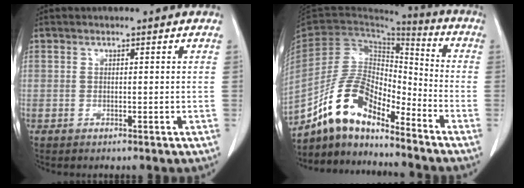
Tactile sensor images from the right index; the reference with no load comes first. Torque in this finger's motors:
{"motor_torque": [0.51, -0.57, -0.06, -0.06]}